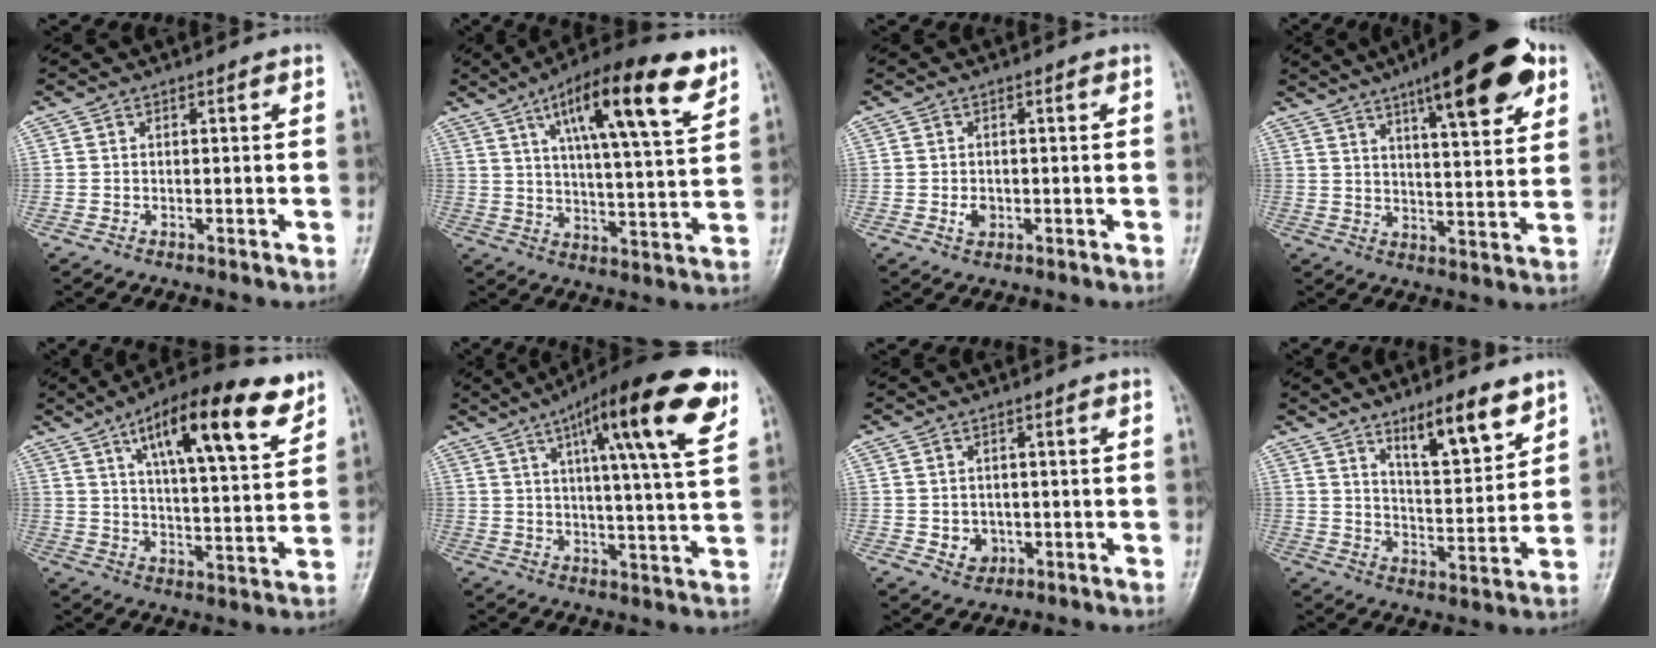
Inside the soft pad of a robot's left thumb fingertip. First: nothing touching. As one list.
[{"total": 18.9, "force": [10.0, 4.5, 15.3], "torque": [-0.221, -0.028, 0.156]}, {"total": 2.1, "force": [-0.5, 1.6, 1.2], "torque": [-0.017, 0.001, -0.006]}, {"total": 18.8, "force": [10.2, 5.1, 14.9], "torque": [-0.186, -0.031, 0.146]}, {"total": 19.0, "force": [10.5, 5.6, 14.8], "torque": [-0.202, -0.034, 0.163]}, {"total": 19.1, "force": [9.3, 3.1, 16.4], "torque": [-0.226, -0.020, 0.130]}, {"total": 3.5, "force": [-0.7, 3.1, 1.5], "torque": [-0.009, 0.002, -0.002]}, {"total": 11.1, "force": [7.3, 2.9, 7.8], "torque": [-0.106, -0.051, 0.123]}]